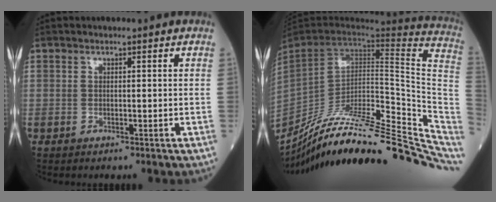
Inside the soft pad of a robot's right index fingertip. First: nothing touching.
{"total": 35.4, "force": [-28.4, 6.8, 20.1], "torque": [-0.234, -0.035, -0.405]}